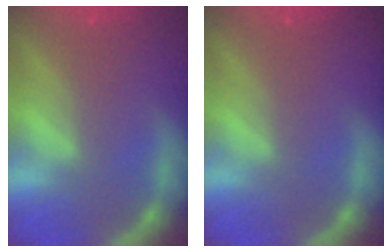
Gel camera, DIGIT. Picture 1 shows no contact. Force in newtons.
{"total": 0.0}